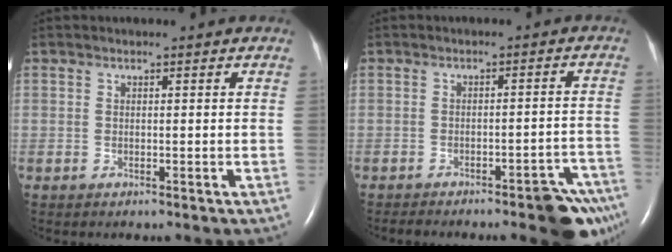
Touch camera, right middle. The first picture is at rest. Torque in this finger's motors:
{"motor_torque": [0.98, -1.01, 0.30, 0.09]}